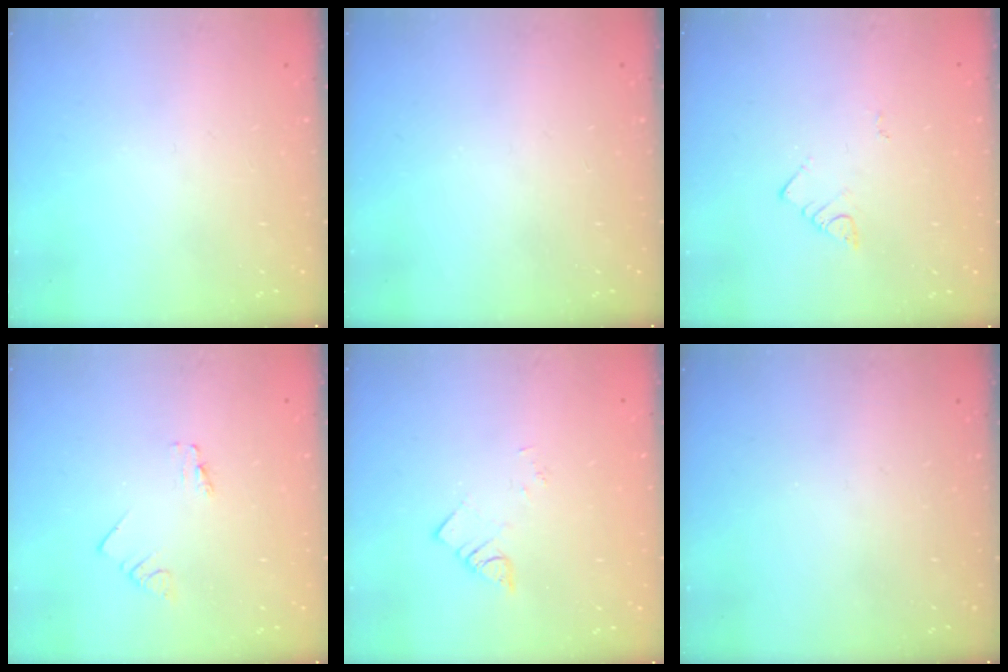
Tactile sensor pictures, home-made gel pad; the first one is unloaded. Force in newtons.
{"total": 0.0}
{"total": 3.1, "press": 3.1, "slide": 0.5}
{"total": 0.0}
{"total": 2.2, "press": 2.2, "slide": 0.2}
{"total": 0.0}